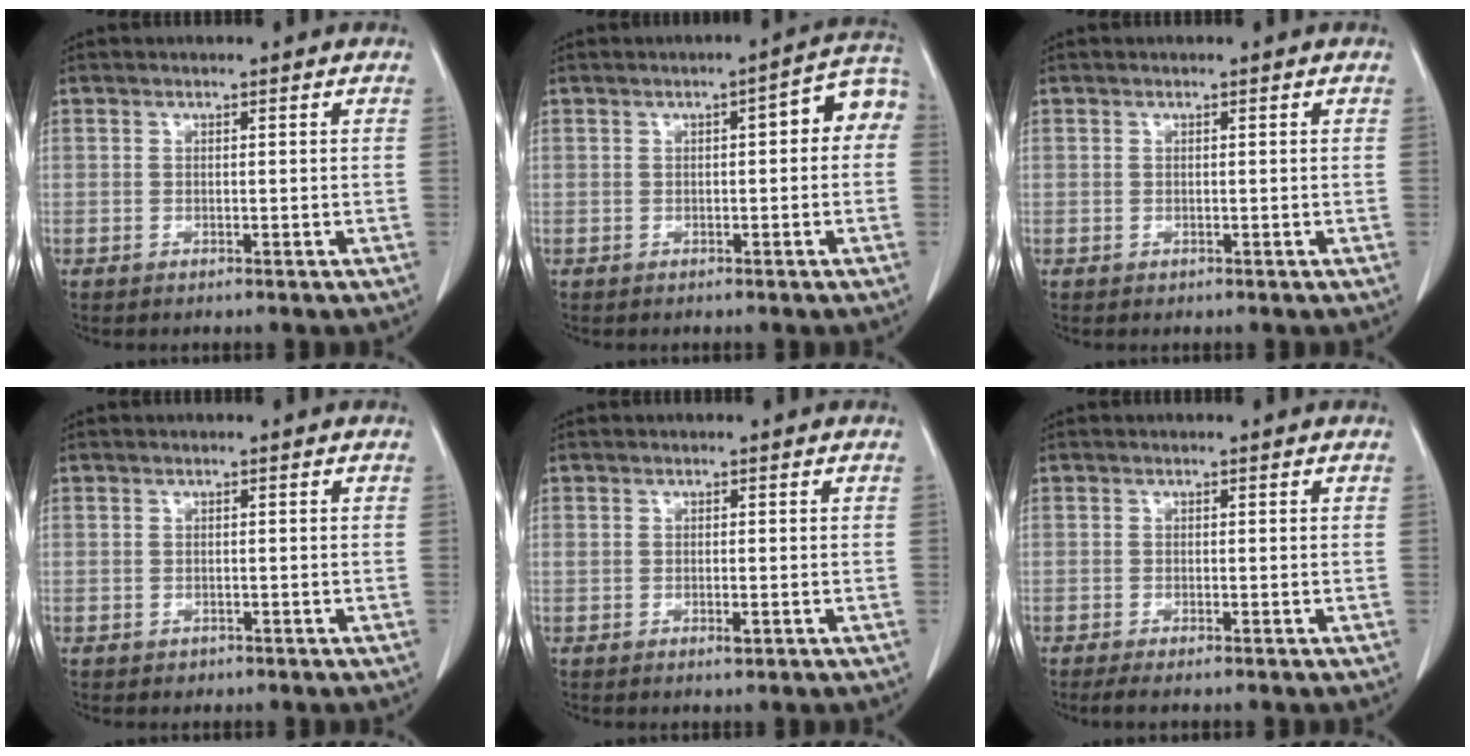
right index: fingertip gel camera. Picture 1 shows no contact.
{"total": 6.2, "force": [0.9, 1.8, 5.9], "torque": [-0.067, 0.031, 0.004]}
{"total": 0.0}
{"total": 0.8, "force": [-0.3, 0.7, 0.0], "torque": [-0.004, 0.003, -0.003]}
{"total": 1.4, "force": [-0.2, 0.5, 1.2], "torque": [-0.022, -0.003, 0.000]}
{"total": 1.4, "force": [-1.0, 0.0, 1.0], "torque": [-0.020, -0.005, -0.020]}